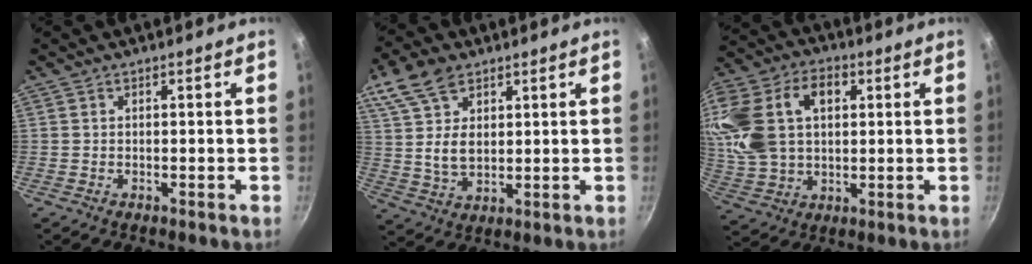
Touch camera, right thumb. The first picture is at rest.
{"total": 12.3, "force": [6.0, 7.6, 7.5], "torque": [-0.128, -0.016, 0.116]}
{"total": 20.2, "force": [4.5, 13.7, 14.1], "torque": [-0.276, 0.021, 0.084]}